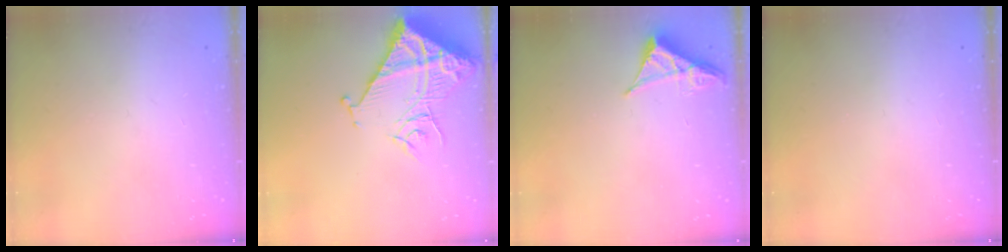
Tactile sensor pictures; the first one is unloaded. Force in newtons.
{"total": 14.6, "press": 14.5, "slide": 1.6}
{"total": 4.8, "press": 4.8, "slide": 0.7}
{"total": 0.0}